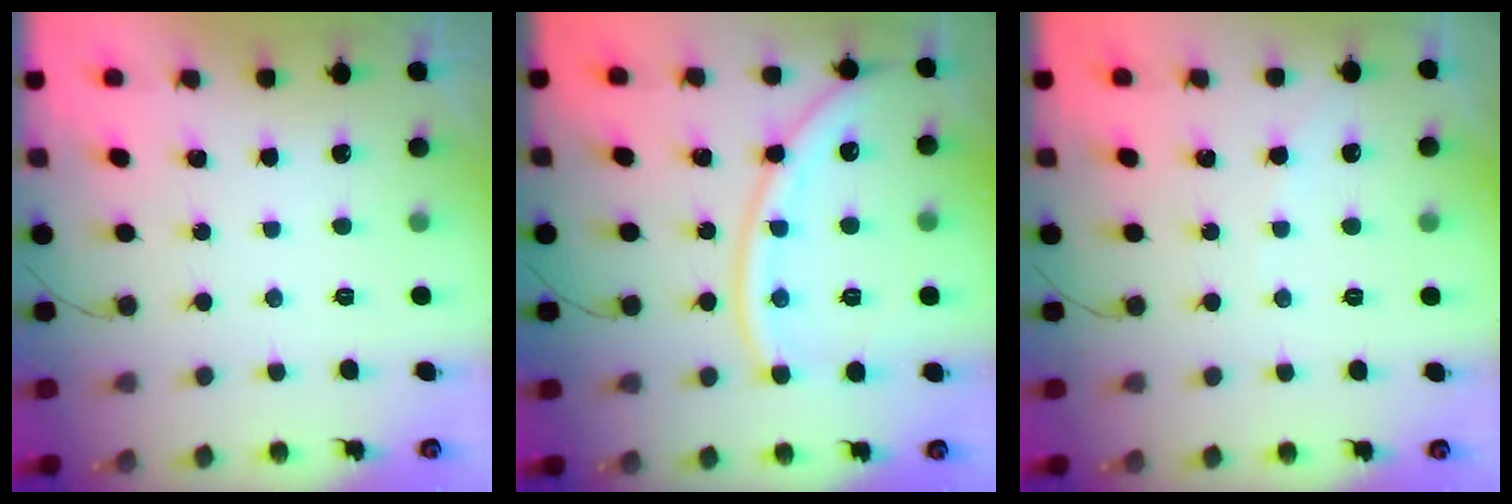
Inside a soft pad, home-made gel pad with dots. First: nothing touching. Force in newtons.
{"total": 13.8, "press": 13.7, "slide": 2.0}
{"total": 2.3, "press": 2.3, "slide": 0.3}